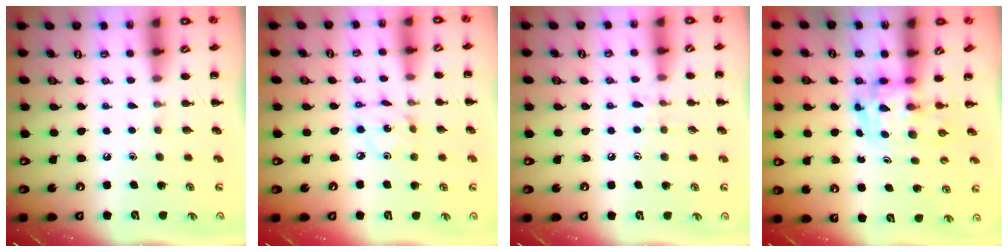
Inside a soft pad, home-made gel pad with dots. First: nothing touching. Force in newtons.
{"total": 2.2, "press": 2.2, "slide": 0.4}
{"total": 5.8, "press": 5.5, "slide": 2.0}
{"total": 3.5, "press": 3.4, "slide": 0.6}